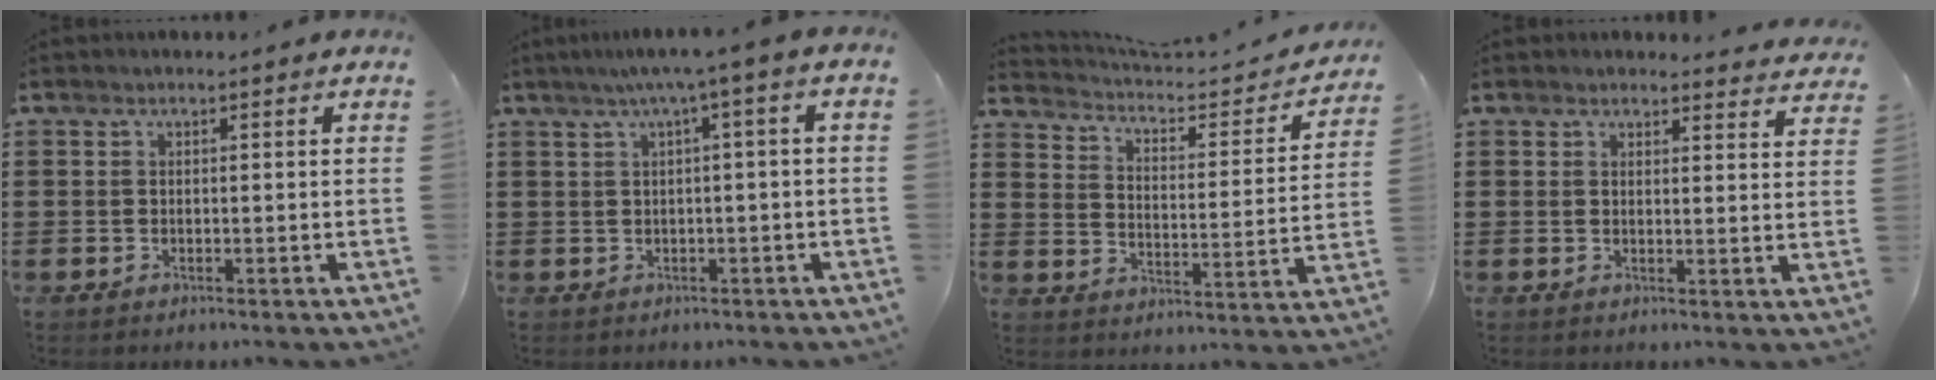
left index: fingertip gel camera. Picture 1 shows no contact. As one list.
[{"total": 3.1, "force": [-0.1, -0.3, 3.1], "torque": [-0.056, -0.002, -0.007]}, {"total": 3.0, "force": [2.7, 0.6, 1.0], "torque": [-0.039, -0.025, 0.036]}, {"total": 2.7, "force": [2.7, 0.2, 0.3], "torque": [-0.005, -0.013, 0.050]}]